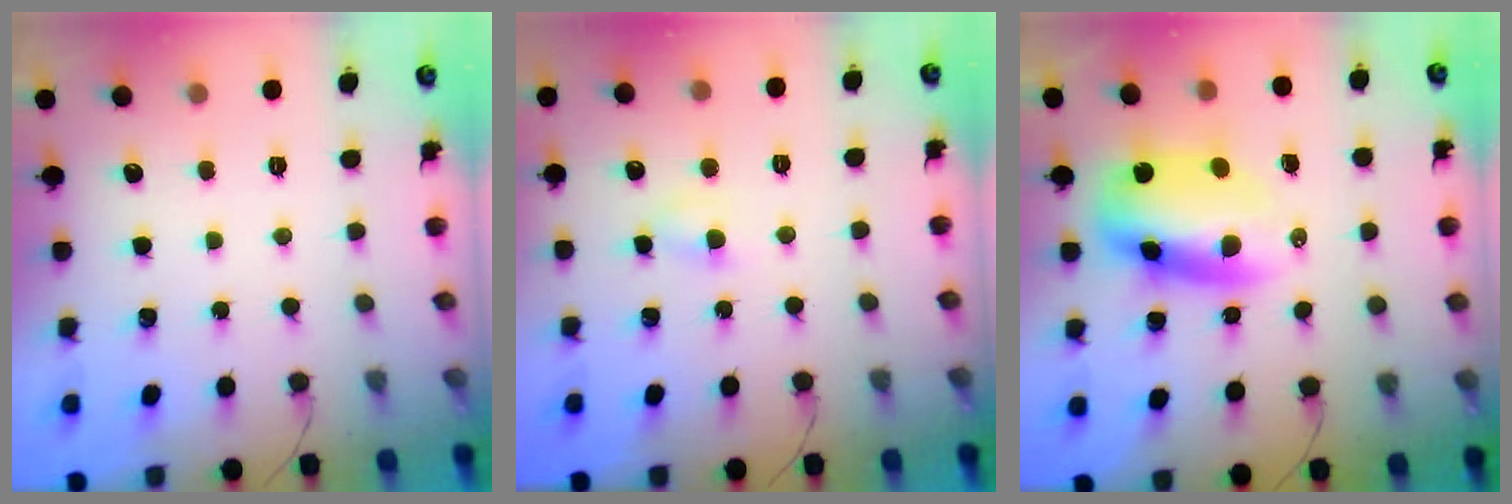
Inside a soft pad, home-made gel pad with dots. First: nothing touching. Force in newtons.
{"total": 2.8, "press": 2.6, "slide": 1.0}
{"total": 9.5, "press": 9.1, "slide": 2.7}